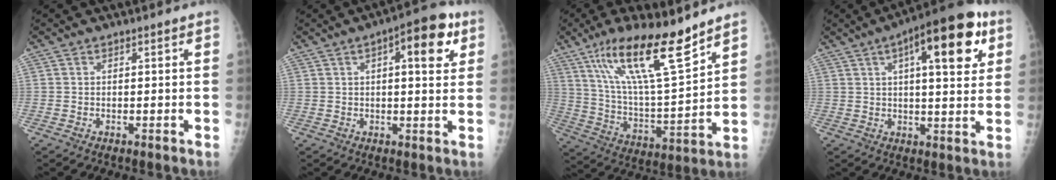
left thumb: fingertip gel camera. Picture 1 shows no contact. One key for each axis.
{"total": 10.0, "fx": 3.6, "fy": 3.7, "fz": 8.6, "tx": -0.095, "ty": 0.004, "tz": 0.042}
{"total": 19.3, "fx": 12.8, "fy": 3.8, "fz": 14.0, "tx": -0.228, "ty": -0.064, "tz": 0.236}
{"total": 17.3, "fx": 6.9, "fy": 5.9, "fz": 14.7, "tx": -0.179, "ty": -0.001, "tz": 0.089}